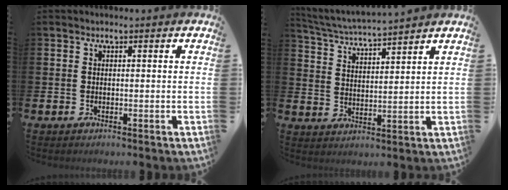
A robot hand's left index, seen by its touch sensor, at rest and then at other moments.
{"total": 4.3, "force": [4.3, -0.2, 0.5], "torque": [-0.031, -0.031, 0.073]}